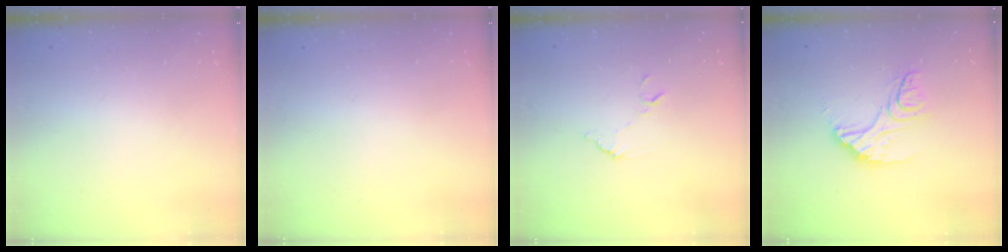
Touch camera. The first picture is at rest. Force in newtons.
{"total": 0.0}
{"total": 6.8, "press": 6.8, "slide": 0.4}
{"total": 13.5, "press": 13.4, "slide": 1.3}